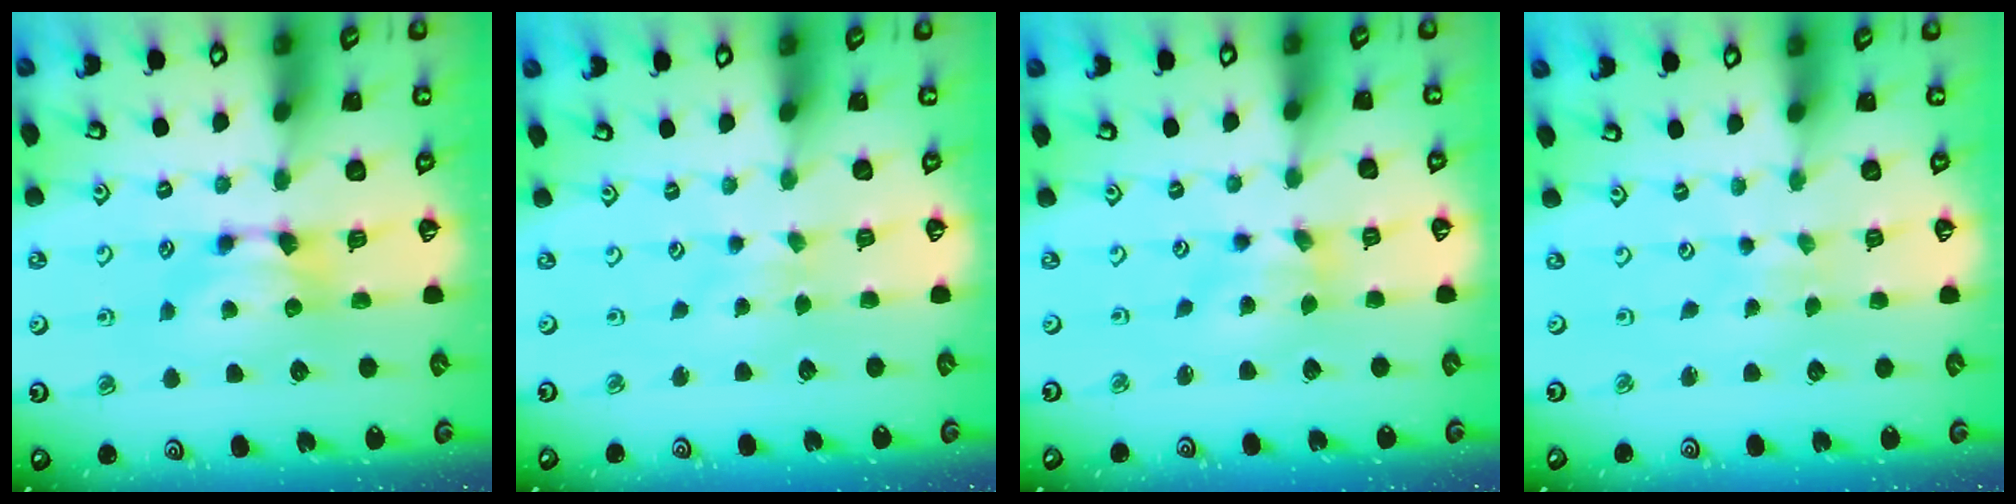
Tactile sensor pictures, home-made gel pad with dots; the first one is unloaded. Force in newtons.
{"total": 2.8, "press": 2.8, "slide": 0.2}
{"total": 2.4, "press": 1.9, "slide": 1.4}
{"total": 4.7, "press": 4.7, "slide": 0.3}